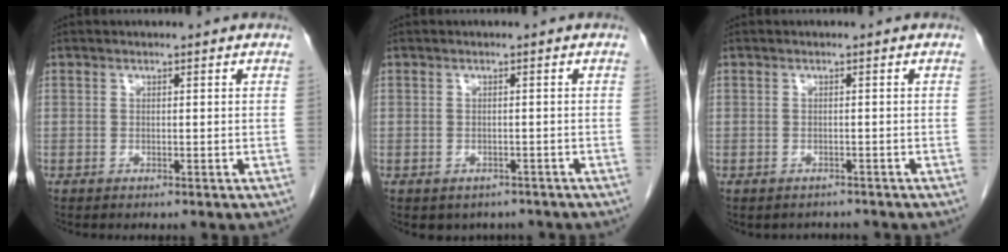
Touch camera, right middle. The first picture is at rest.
{"total": 3.8, "force": [-3.0, 2.2, 0.6], "torque": [-0.003, 0.008, -0.035]}
{"total": 1.7, "force": [-1.5, 0.8, 0.0], "torque": [-0.005, 0.000, -0.021]}